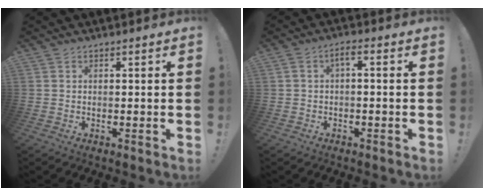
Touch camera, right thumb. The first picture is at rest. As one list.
[{"total": 2.9, "force": [-1.0, 0.9, 2.5], "torque": [-0.047, 0.006, -0.018]}]